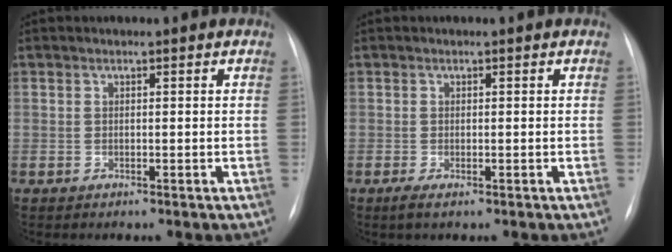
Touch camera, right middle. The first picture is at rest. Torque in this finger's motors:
{"motor_torque": [0.23, -0.21, 0.10, 0.02]}